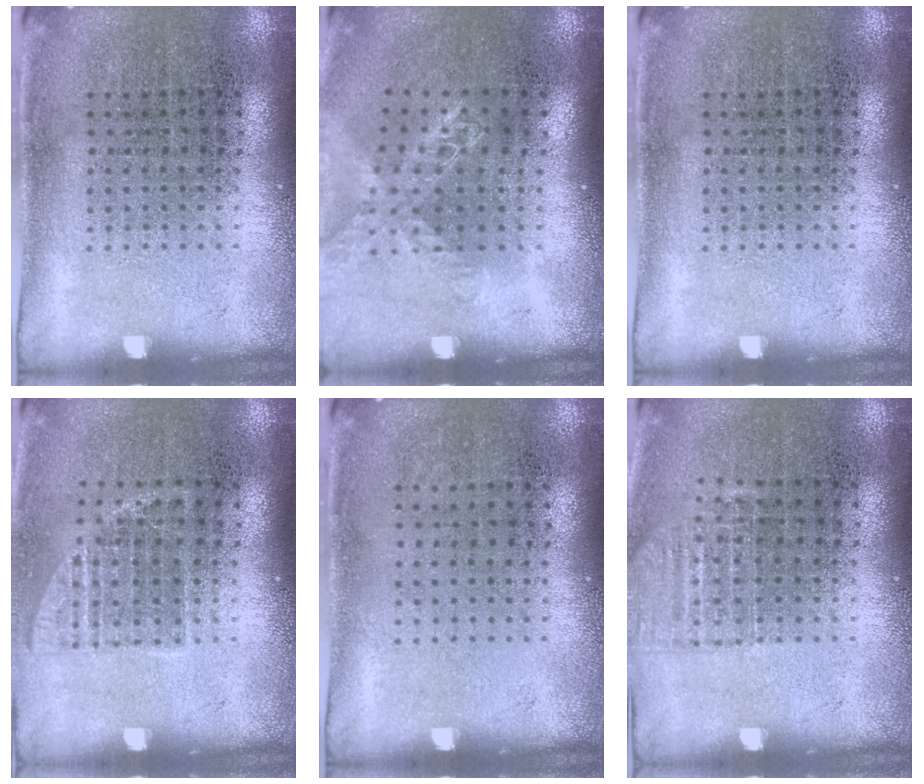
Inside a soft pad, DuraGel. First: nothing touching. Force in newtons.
{"total": 1.4, "press": 1.3, "slide": 0.4}
{"total": 0.0}
{"total": 1.2, "press": 1.0, "slide": 0.7}
{"total": 0.0}
{"total": 0.9, "press": 0.8, "slide": 0.3}